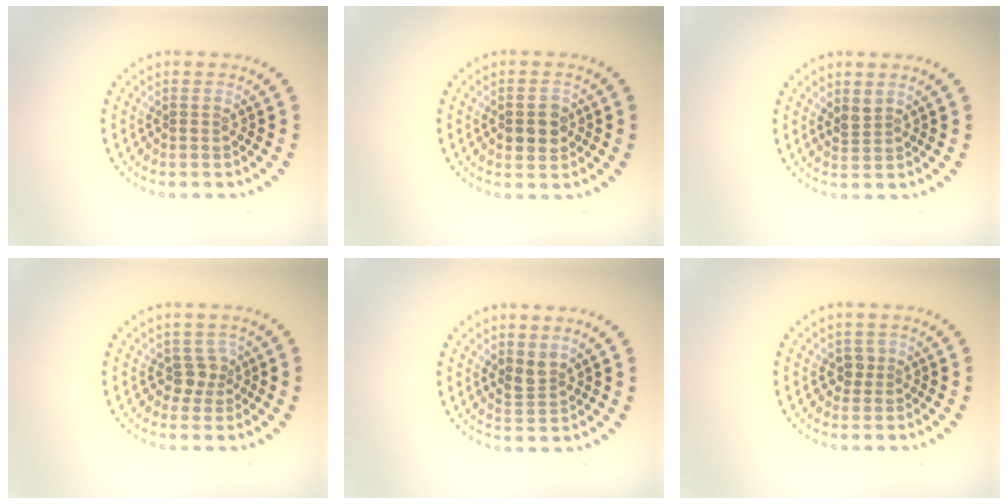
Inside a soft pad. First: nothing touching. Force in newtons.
{"total": 2.3, "press": 2.3, "slide": 0.3}
{"total": 1.2, "press": 1.0, "slide": 0.7}
{"total": 1.8, "press": 1.4, "slide": 1.1}
{"total": 1.7, "press": 1.3, "slide": 1.1}
{"total": 1.3, "press": 0.9, "slide": 0.9}